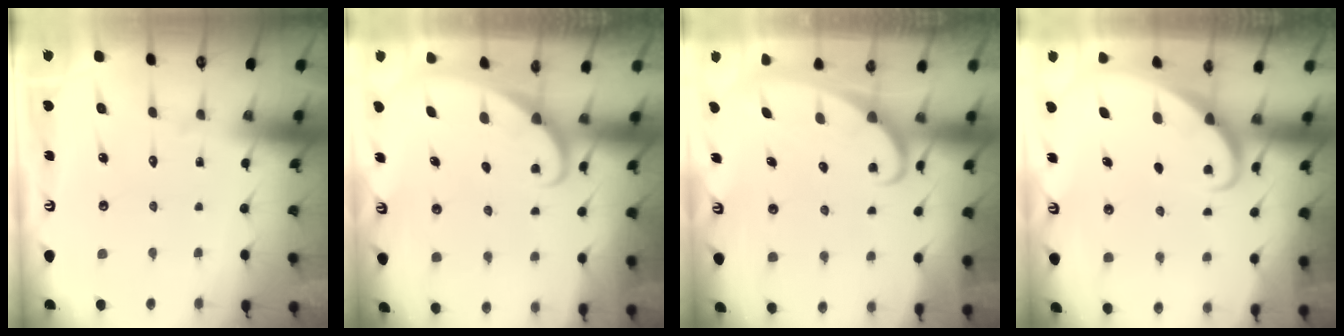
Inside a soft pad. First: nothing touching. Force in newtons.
{"total": 1.5, "press": 1.5, "slide": 0.1}
{"total": 2.3, "press": 2.3, "slide": 0.2}
{"total": 2.5, "press": 2.5, "slide": 0.2}